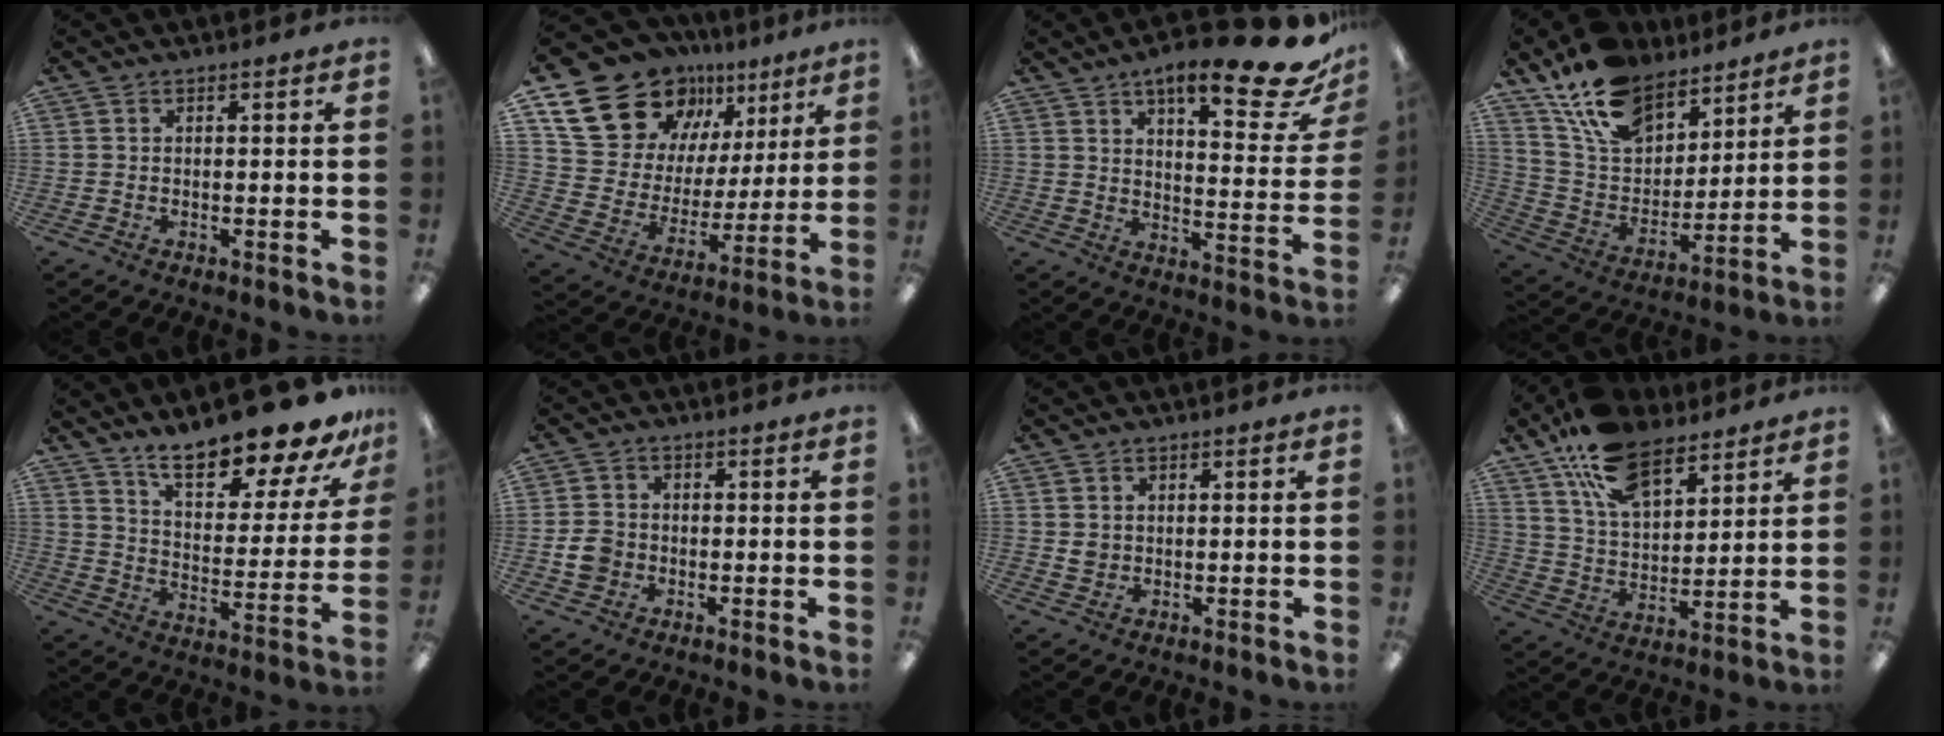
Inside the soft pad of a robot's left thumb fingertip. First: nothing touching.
{"total": 21.3, "force": [14.1, 13.4, 8.5], "torque": [-0.148, -0.083, 0.265]}
{"total": 18.6, "force": [12.2, 5.2, 13.0], "torque": [-0.177, -0.076, 0.190]}
{"total": 16.8, "force": [12.6, 9.0, 6.6], "torque": [-0.139, -0.069, 0.239]}
{"total": 19.2, "force": [16.4, 4.7, 8.7], "torque": [-0.140, -0.120, 0.279]}
{"total": 5.2, "force": [-1.1, 4.5, 2.4], "torque": [-0.038, 0.006, -0.019]}
{"total": 2.0, "force": [0.6, 1.8, 0.4], "torque": [-0.003, 0.000, 0.008]}
{"total": 17.2, "force": [11.2, 8.8, 9.7], "torque": [-0.180, -0.043, 0.206]}